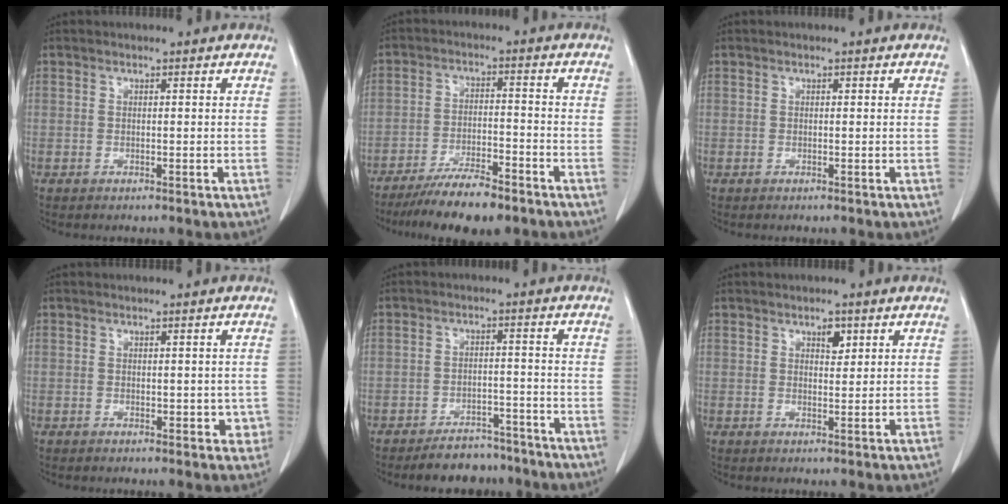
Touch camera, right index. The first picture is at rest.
{"total": 9.6, "force": [-7.7, 1.8, 5.5], "torque": [-0.090, -0.019, -0.130]}
{"total": 0.0}
{"total": 2.6, "force": [-0.2, 1.9, 1.8], "torque": [-0.005, 0.003, 0.000]}
{"total": 6.7, "force": [-5.8, 2.9, 1.5], "torque": [-0.017, 0.003, -0.089]}
{"total": 2.2, "force": [1.2, 1.0, 1.5], "torque": [-0.020, -0.004, 0.020]}